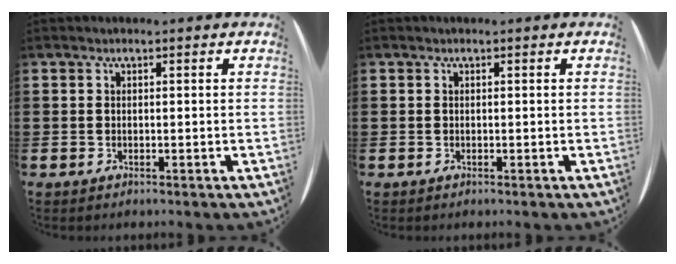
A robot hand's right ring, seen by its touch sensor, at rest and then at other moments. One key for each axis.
{"total": 0.0}